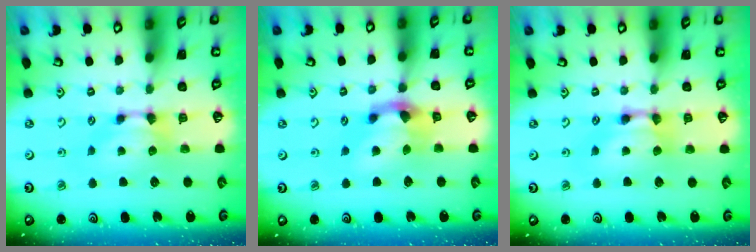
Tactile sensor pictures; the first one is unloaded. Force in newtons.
{"total": 4.0, "press": 3.5, "slide": 2.1}
{"total": 2.2, "press": 2.2, "slide": 0.1}